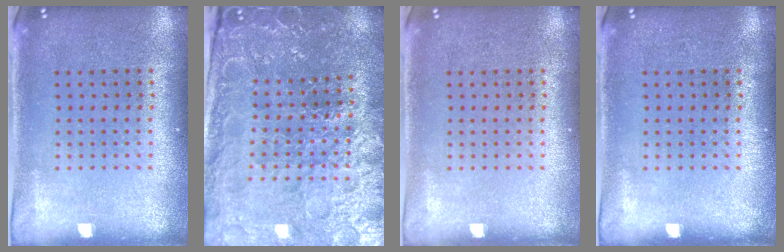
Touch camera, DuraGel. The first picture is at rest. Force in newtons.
{"total": 4.1, "press": 4.0, "slide": 0.8}
{"total": 0.0}
{"total": 0.0}